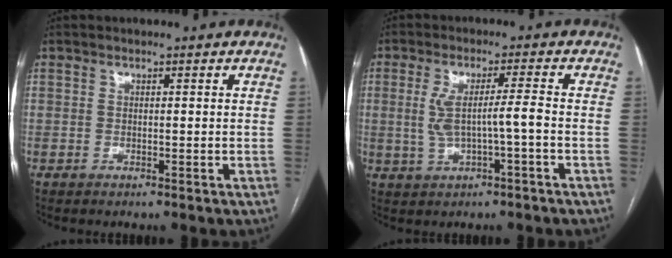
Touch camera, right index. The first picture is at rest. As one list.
[{"total": 5.8, "force": [-0.6, 0.4, 5.8], "torque": [-0.112, 0.009, -0.006]}]